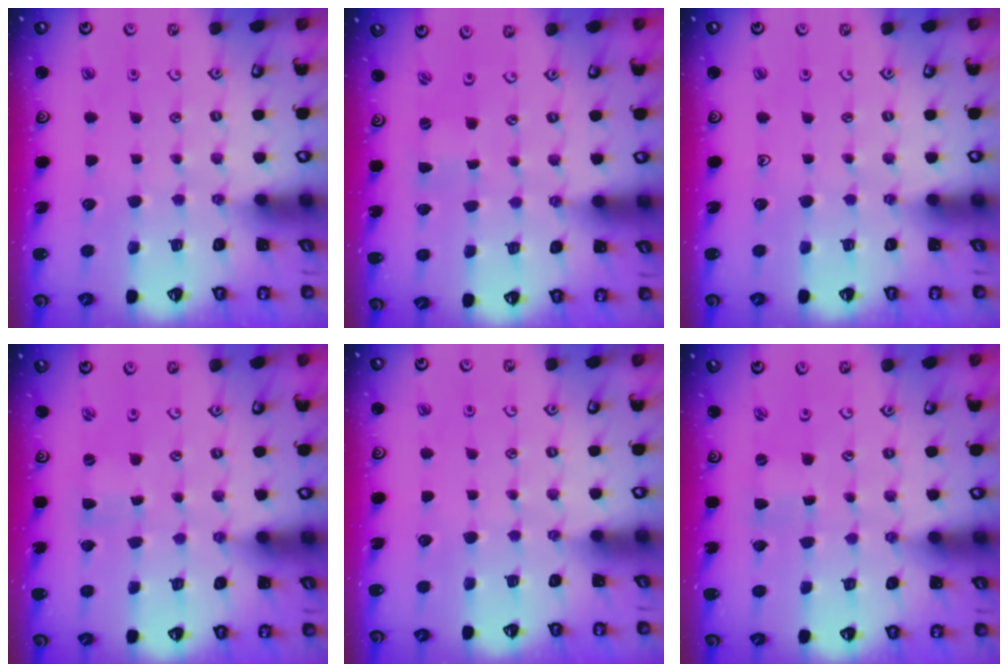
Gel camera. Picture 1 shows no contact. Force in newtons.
{"total": 0.0}
{"total": 0.0}
{"total": 0.0}
{"total": 0.0}
{"total": 0.0}